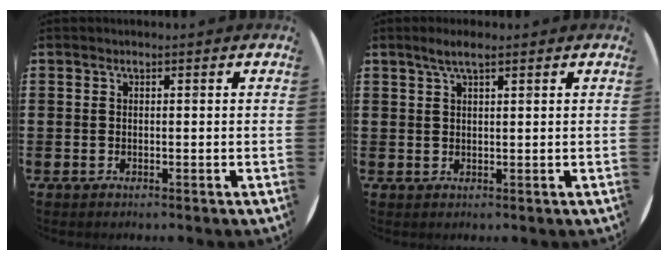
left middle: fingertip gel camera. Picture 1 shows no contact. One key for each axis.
{"total": 2.5, "fx": 1.7, "fy": 0.4, "fz": 1.8, "tx": -0.036, "ty": 0.006, "tz": 0.030}